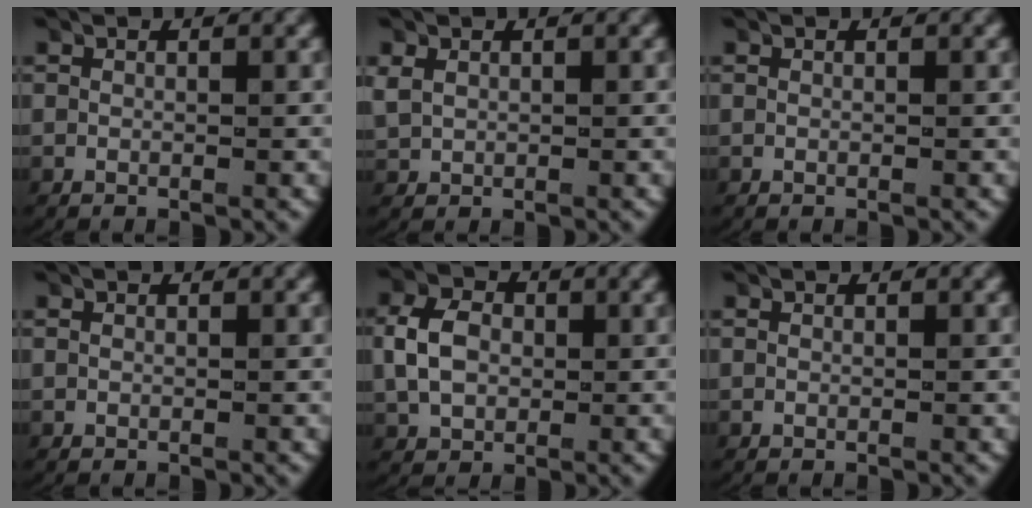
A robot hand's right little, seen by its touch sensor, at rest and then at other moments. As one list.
[{"total": 1.4, "force": [0.5, 1.1, 0.7], "torque": [-0.024, 0.002, 0.019]}, {"total": 0.0}, {"total": 0.0}, {"total": 4.3, "force": [0.4, 3.3, 2.7], "torque": [-0.055, 0.004, 0.010]}, {"total": 0.0}]